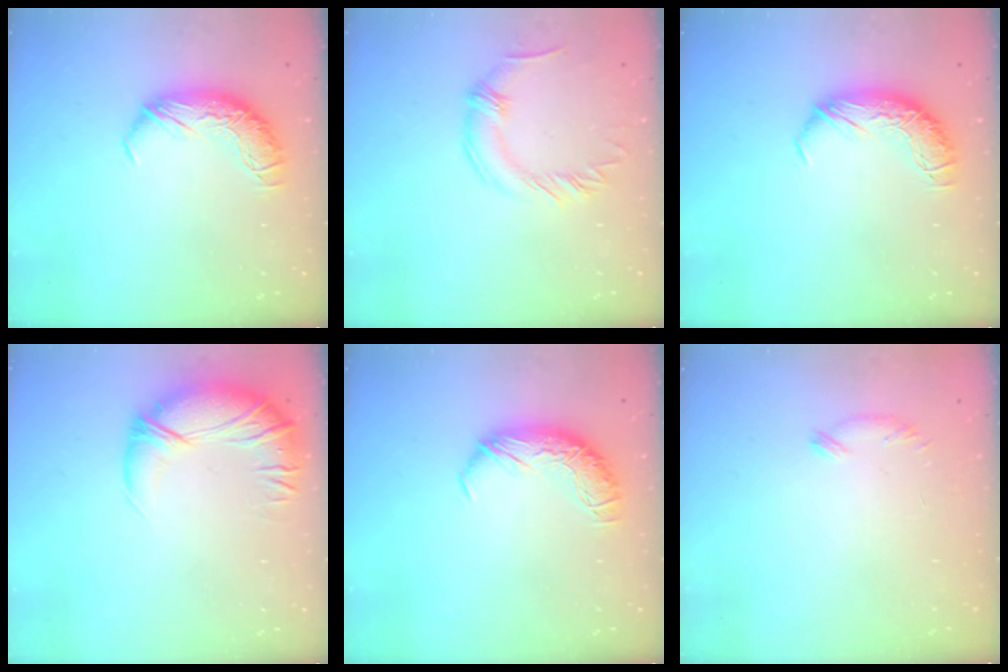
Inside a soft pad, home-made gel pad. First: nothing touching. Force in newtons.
{"total": 0.0}
{"total": 0.0}
{"total": 2.9, "press": 0.2, "slide": 2.9}
{"total": 0.0}
{"total": 7.2, "press": 7.2, "slide": 0.5}